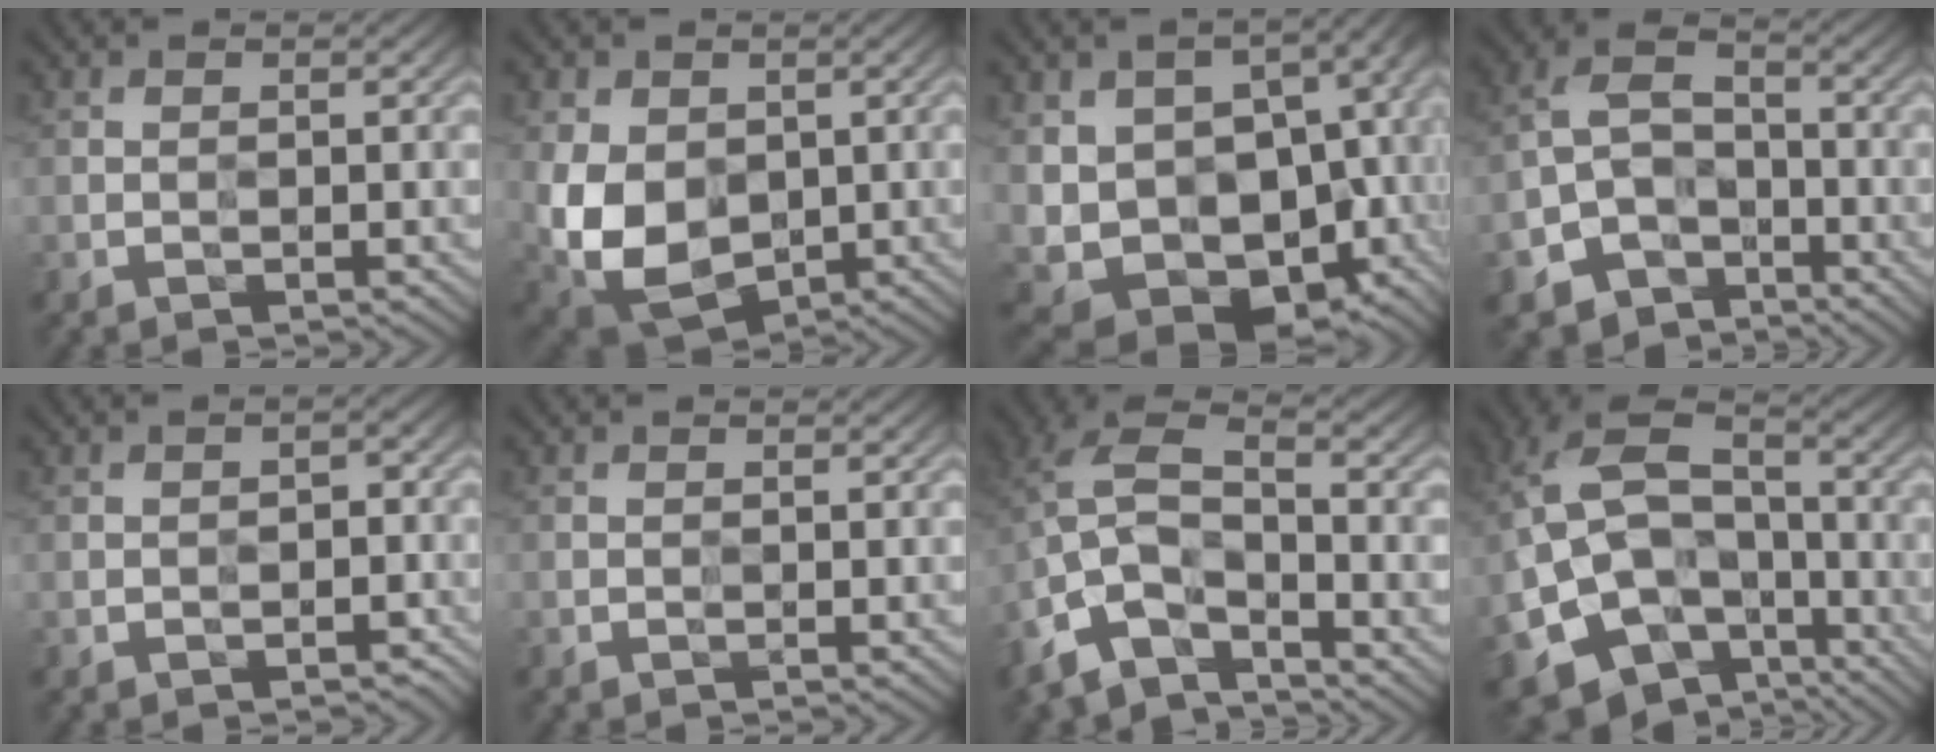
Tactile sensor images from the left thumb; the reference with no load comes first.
{"total": 11.2, "force": [-0.8, 8.3, 7.6], "torque": [-0.193, -0.033, -0.011]}
{"total": 18.3, "force": [-1.9, 13.1, 12.6], "torque": [-0.207, -0.043, 0.033]}
{"total": 8.8, "force": [-5.2, 5.9, 3.9], "torque": [-0.081, -0.022, -0.102]}
{"total": 3.1, "force": [-1.2, 2.0, 2.0], "torque": [-0.024, -0.006, -0.014]}
{"total": 0.0}
{"total": 10.2, "force": [-5.2, 4.4, 7.6], "torque": [-0.168, 0.002, -0.110]}
{"total": 18.3, "force": [-5.9, 12.4, 12.1], "torque": [-0.259, -0.017, -0.063]}